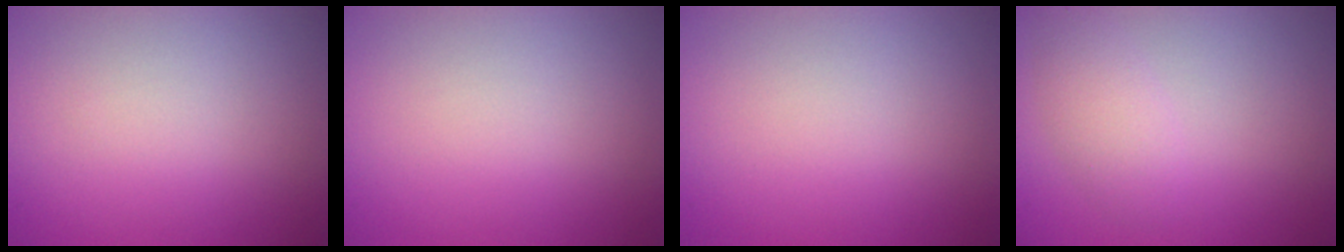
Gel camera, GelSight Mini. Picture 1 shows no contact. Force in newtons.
{"total": 0.0}
{"total": 0.0}
{"total": 2.2, "press": 2.2, "slide": 0.1}